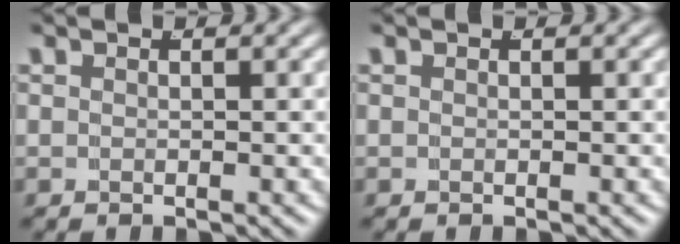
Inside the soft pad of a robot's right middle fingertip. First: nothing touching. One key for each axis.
{"total": 0.0}